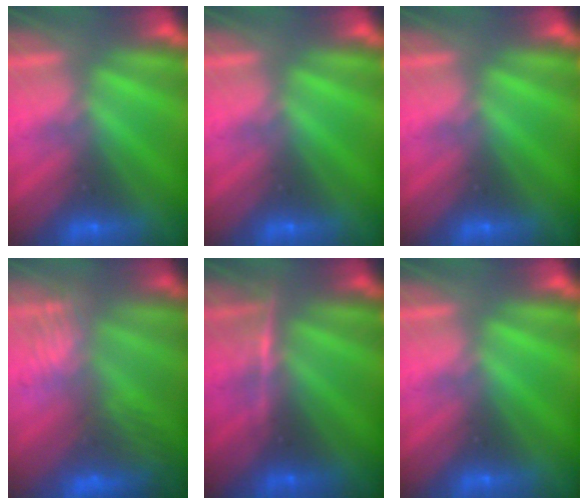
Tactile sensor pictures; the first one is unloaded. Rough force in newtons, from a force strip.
{"total": 0.0}
{"total": 0.0}
{"total": 9.1}
{"total": 2.9}
{"total": 0.0}